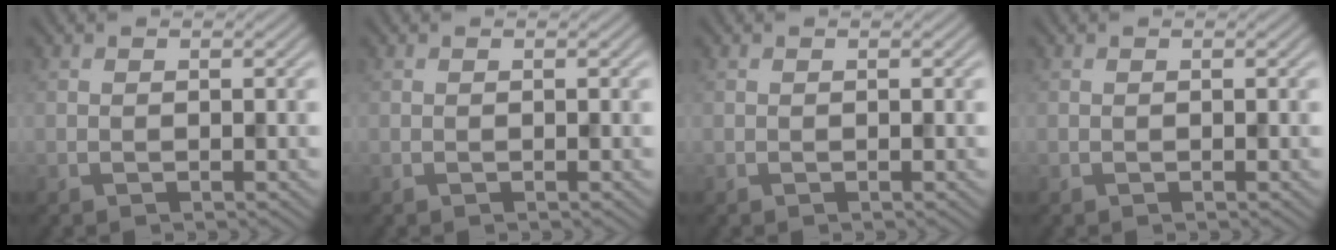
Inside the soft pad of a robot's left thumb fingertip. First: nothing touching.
{"total": 0.0}
{"total": 0.0}
{"total": 0.0}